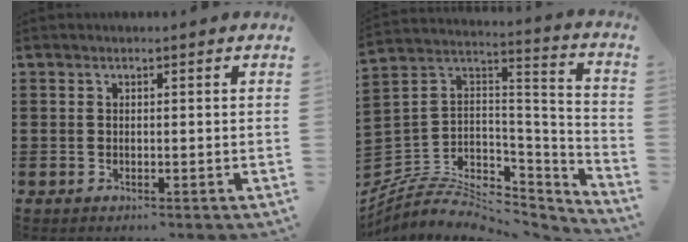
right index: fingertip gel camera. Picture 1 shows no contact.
{"total": 6.4, "force": [-4.5, 4.0, 2.3], "torque": [-0.060, -0.011, -0.084]}